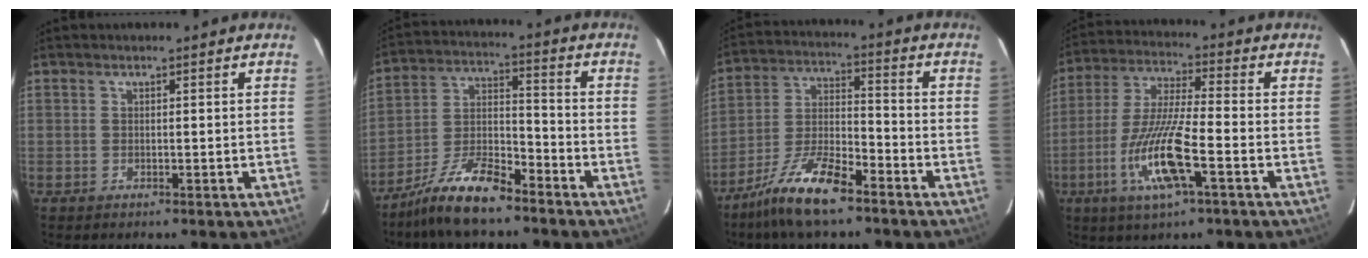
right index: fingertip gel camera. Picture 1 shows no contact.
{"total": 11.0, "force": [-8.7, 2.2, 6.3], "torque": [-0.125, 0.000, -0.165]}
{"total": 11.6, "force": [-8.4, 2.2, 7.7], "torque": [-0.158, -0.012, -0.161]}
{"total": 13.0, "force": [-4.8, 1.1, 12.0], "torque": [-0.246, -0.014, -0.091]}